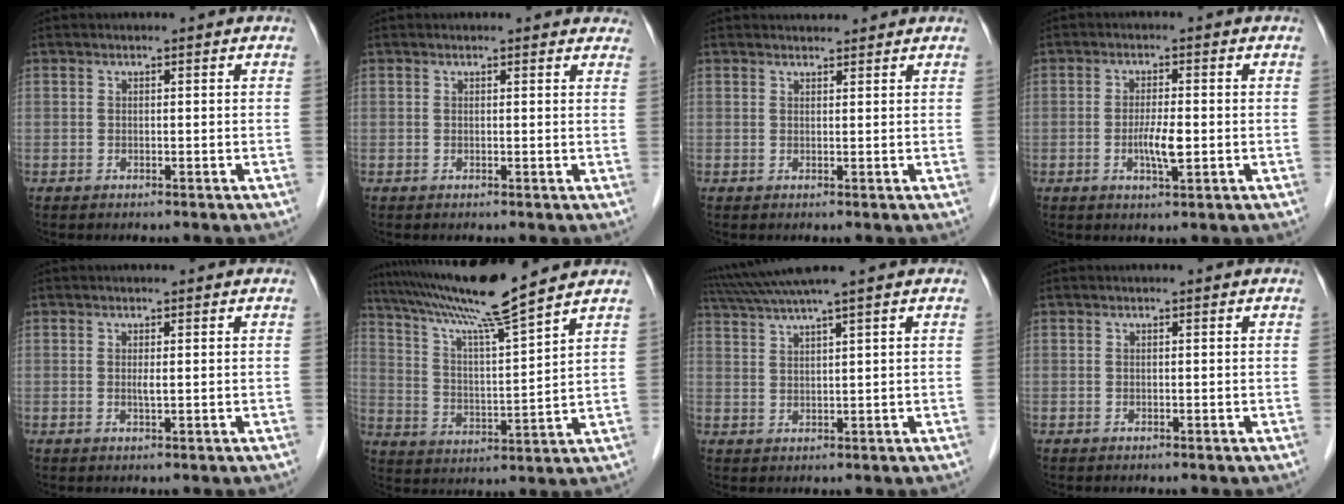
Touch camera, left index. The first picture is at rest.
{"total": 4.2, "force": [3.8, 0.9, 1.7], "torque": [-0.018, 0.019, 0.030]}
{"total": 3.3, "force": [3.2, 0.5, 0.8], "torque": [-0.014, 0.022, 0.045]}
{"total": 4.1, "force": [-0.7, 0.5, 4.0], "torque": [-0.075, -0.005, -0.012]}
{"total": 1.2, "force": [0.2, -0.1, 1.1], "torque": [-0.026, -0.001, 0.003]}
{"total": 14.3, "force": [12.1, -1.8, 7.3], "torque": [-0.135, 0.007, 0.208]}
{"total": 7.2, "force": [5.9, -1.9, 3.6], "torque": [-0.067, 0.023, 0.106]}
{"total": 0.0}